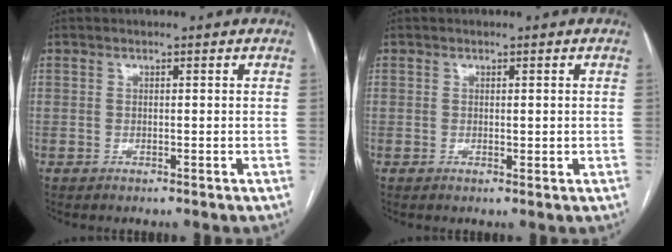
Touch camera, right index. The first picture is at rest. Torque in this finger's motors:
{"motor_torque": [-0.04, 0.23, -0.01, 0.01]}